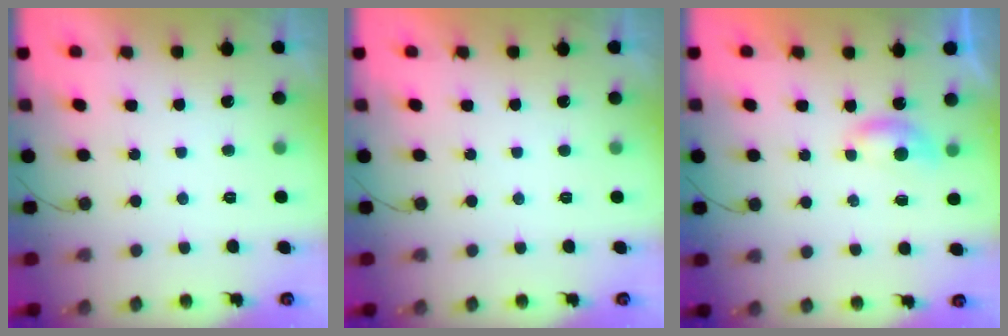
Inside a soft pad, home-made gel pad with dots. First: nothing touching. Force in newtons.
{"total": 0.0}
{"total": 3.8, "press": 3.8, "slide": 0.2}